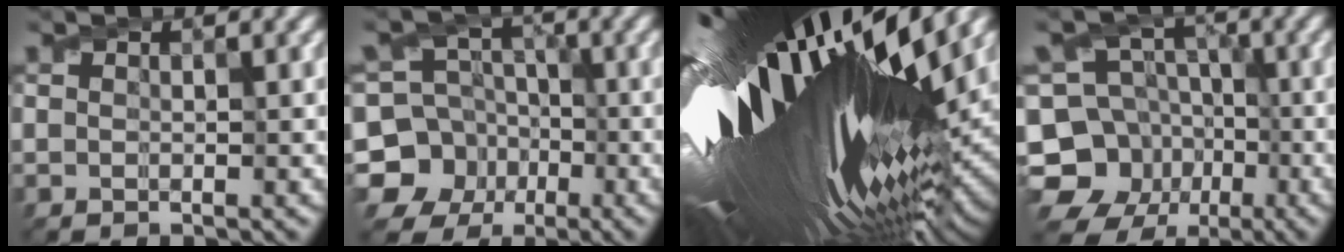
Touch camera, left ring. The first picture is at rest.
{"total": 11.1, "force": [-4.6, 9.9, 2.3], "torque": [-0.076, -0.002, -0.088]}
{"total": 20.7, "force": [4.1, 5.8, 19.4], "torque": [-0.345, -0.030, 0.076]}
{"total": 11.5, "force": [-5.1, 9.6, 3.6], "torque": [-0.095, -0.002, -0.100]}